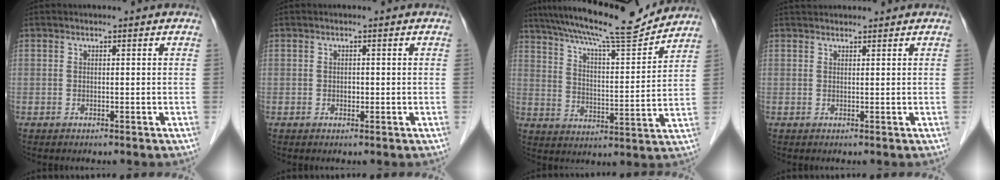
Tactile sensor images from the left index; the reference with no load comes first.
{"total": 2.4, "force": [-2.3, 0.4, 0.3], "torque": [-0.001, -0.015, -0.044]}
{"total": 14.5, "force": [12.9, 0.5, 6.7], "torque": [-0.117, -0.013, 0.191]}
{"total": 0.8, "force": [0.5, 0.4, 0.4], "torque": [0.001, 0.017, 0.001]}